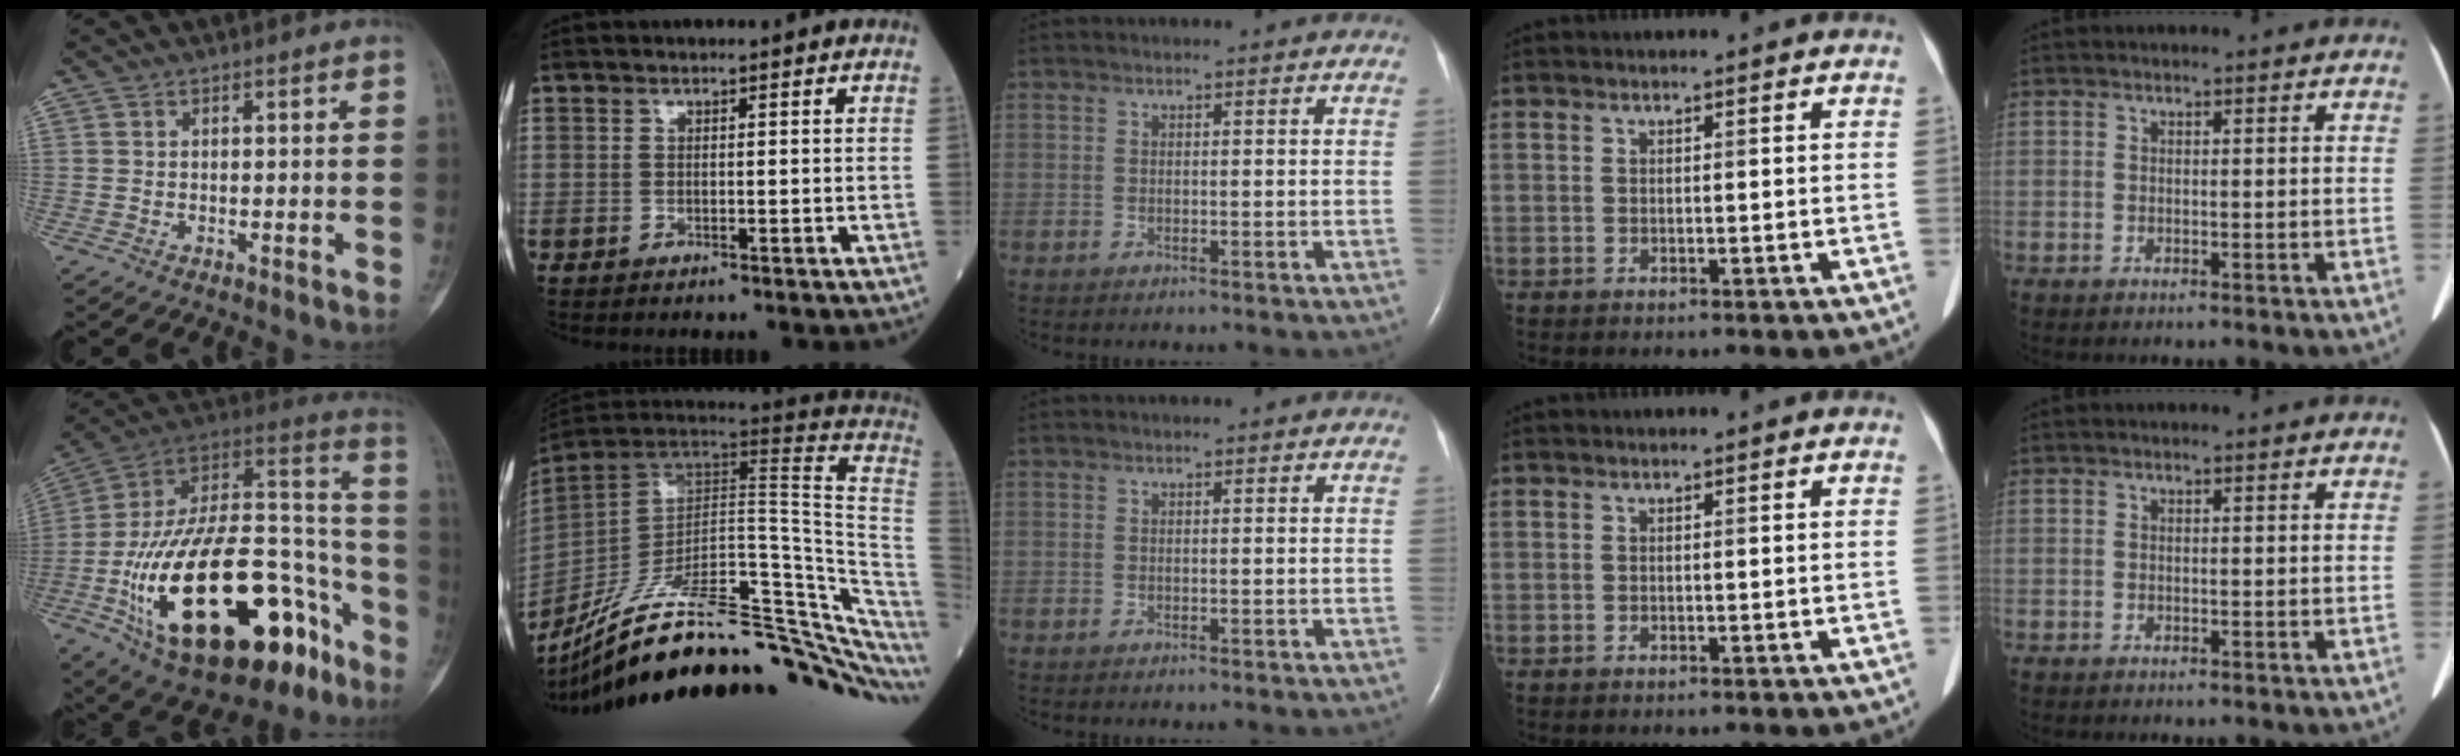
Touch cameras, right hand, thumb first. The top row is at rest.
{"thumb": {"total": 40.1, "force": [-16.8, 18.7, 31.3], "torque": [-0.491, 0.063, -0.259]}, "index": {"total": 30.6, "force": [-21.7, 5.4, 20.9], "torque": [-0.213, -0.008, -0.316]}}